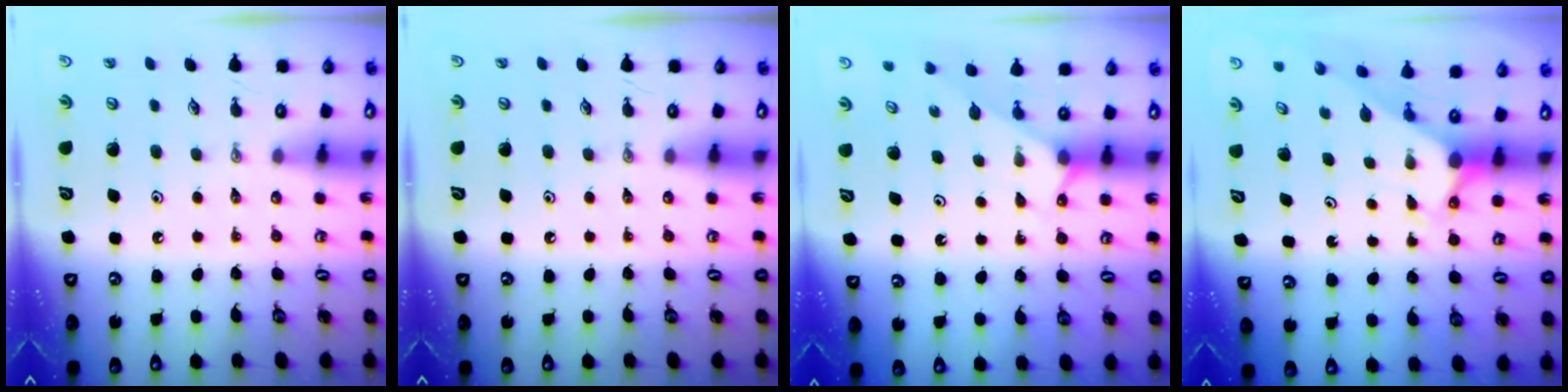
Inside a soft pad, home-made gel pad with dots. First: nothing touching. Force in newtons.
{"total": 0.0}
{"total": 1.9, "press": 1.9, "slide": 0.3}
{"total": 2.7, "press": 2.7, "slide": 0.0}